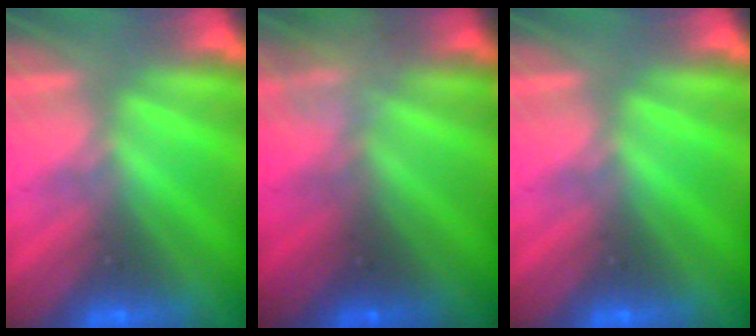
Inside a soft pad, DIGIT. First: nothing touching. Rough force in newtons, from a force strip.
{"total": 2.3}
{"total": 0.0}